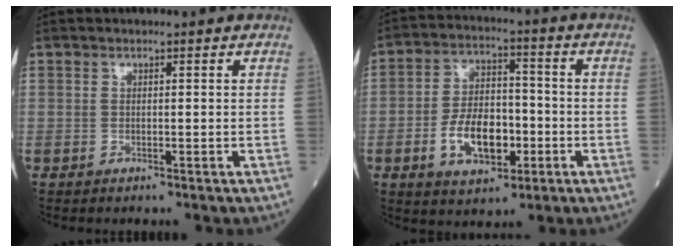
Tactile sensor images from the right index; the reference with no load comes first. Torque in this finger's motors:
{"motor_torque": [0.34, -0.20, 0.22, 0.15]}